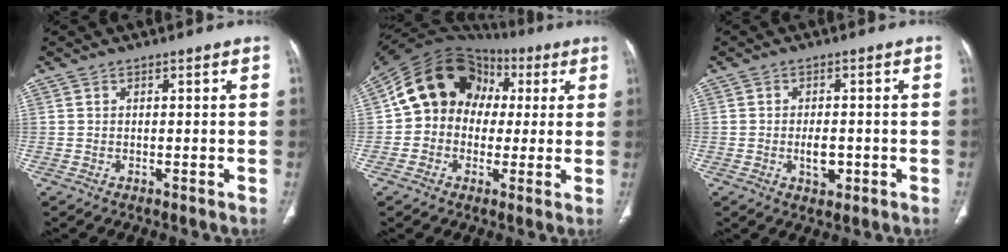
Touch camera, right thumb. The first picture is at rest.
{"total": 15.5, "force": [2.3, 13.2, 7.8], "torque": [-0.099, 0.039, 0.037]}
{"total": 4.0, "force": [-1.0, 2.3, 3.1], "torque": [-0.043, 0.002, -0.011]}